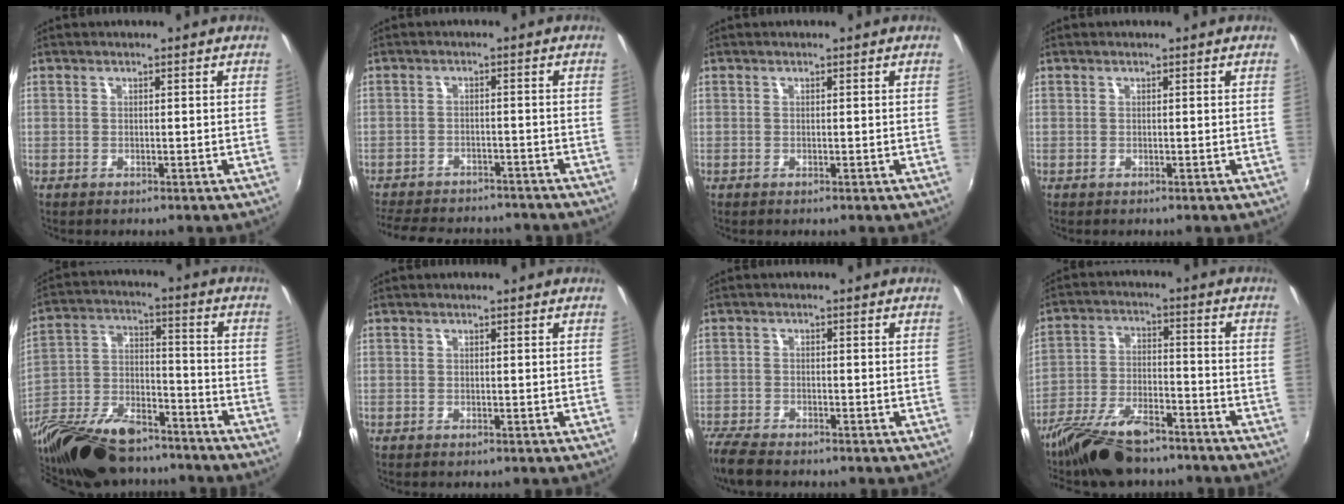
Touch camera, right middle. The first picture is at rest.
{"total": 15.2, "force": [-13.1, 5.2, 5.8], "torque": [-0.134, -0.001, -0.182]}
{"total": 0.0}
{"total": 0.0}
{"total": 25.1, "force": [-18.2, 10.9, 13.4], "torque": [-0.287, -0.019, -0.301]}
{"total": 0.0}
{"total": 6.0, "force": [-5.3, 1.0, 2.6], "torque": [-0.077, -0.026, -0.102]}
{"total": 13.7, "force": [-10.9, 5.0, 6.7], "torque": [-0.147, -0.012, -0.194]}